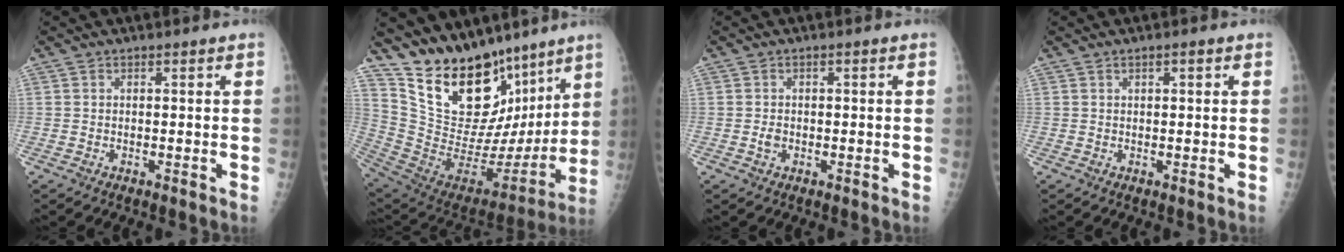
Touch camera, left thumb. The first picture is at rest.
{"total": 25.1, "force": [16.5, 13.0, 13.8], "torque": [-0.175, -0.073, 0.289]}
{"total": 1.4, "force": [-0.4, 1.0, 0.9], "torque": [-0.013, 0.004, -0.006]}
{"total": 1.0, "force": [0.5, 0.3, 0.8], "torque": [-0.013, 0.001, 0.007]}